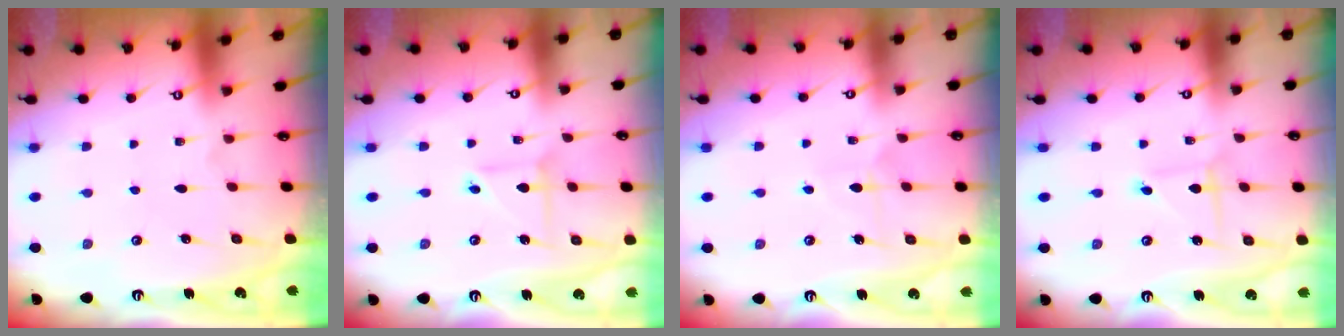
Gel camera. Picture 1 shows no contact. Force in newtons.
{"total": 3.6, "press": 3.5, "slide": 0.4}
{"total": 5.5, "press": 5.5, "slide": 0.5}
{"total": 1.6, "press": 1.6, "slide": 0.1}